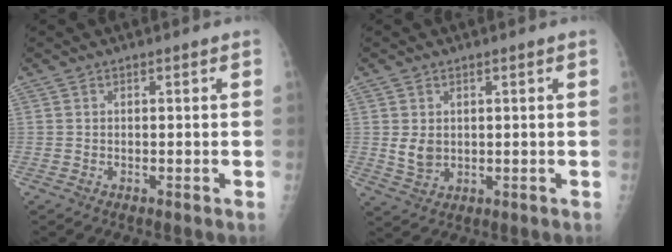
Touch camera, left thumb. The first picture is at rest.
{"total": 3.7, "force": [0.6, 2.9, 2.3], "torque": [-0.033, -0.010, 0.021]}